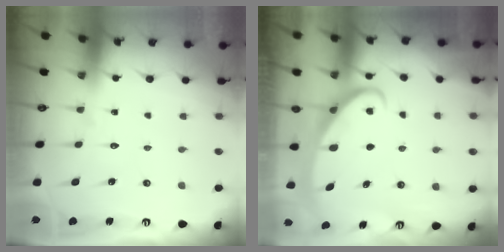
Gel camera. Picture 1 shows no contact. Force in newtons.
{"total": 2.7, "press": 2.6, "slide": 0.4}